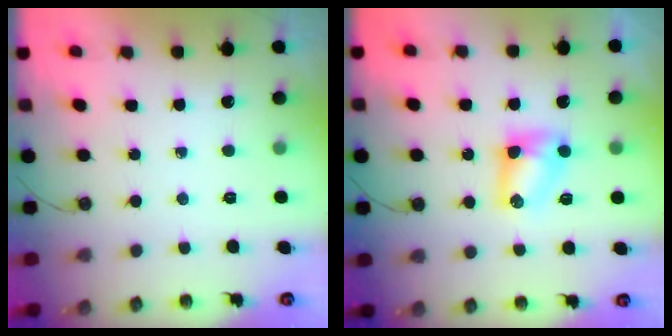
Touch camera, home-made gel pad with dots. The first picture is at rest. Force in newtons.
{"total": 6.2, "press": 6.2, "slide": 0.6}